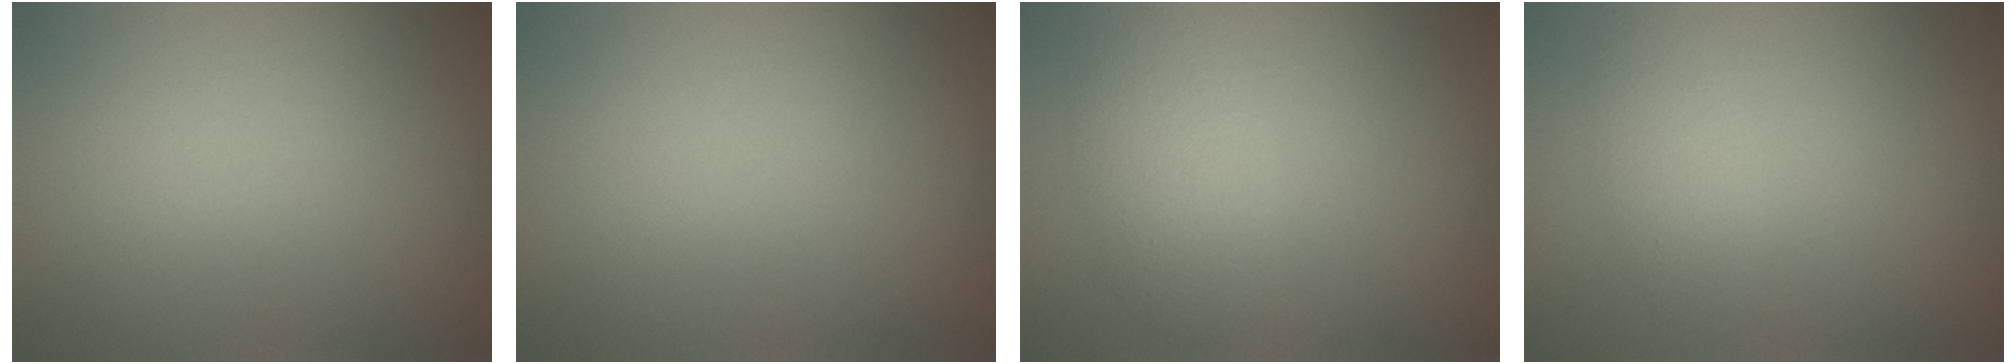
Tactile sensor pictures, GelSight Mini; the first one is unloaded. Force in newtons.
{"total": 0.0}
{"total": 3.2, "press": 3.2, "slide": 0.1}
{"total": 1.8, "press": 1.8, "slide": 0.1}